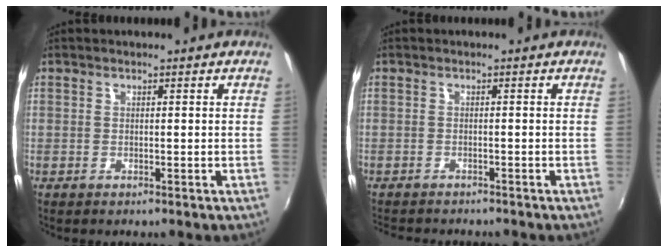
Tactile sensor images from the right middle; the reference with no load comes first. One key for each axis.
{"total": 4.3, "fx": -4.0, "fy": 0.9, "fz": 1.3, "tx": -0.037, "ty": -0.015, "tz": -0.063}